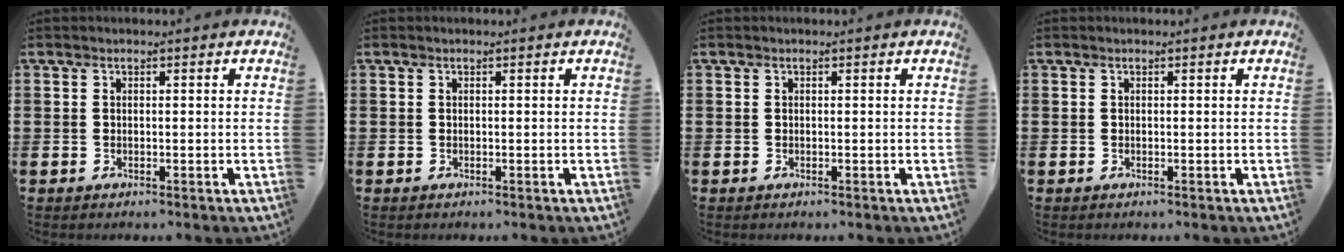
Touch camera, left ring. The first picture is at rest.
{"total": 0.0}
{"total": 0.0}
{"total": 0.0}